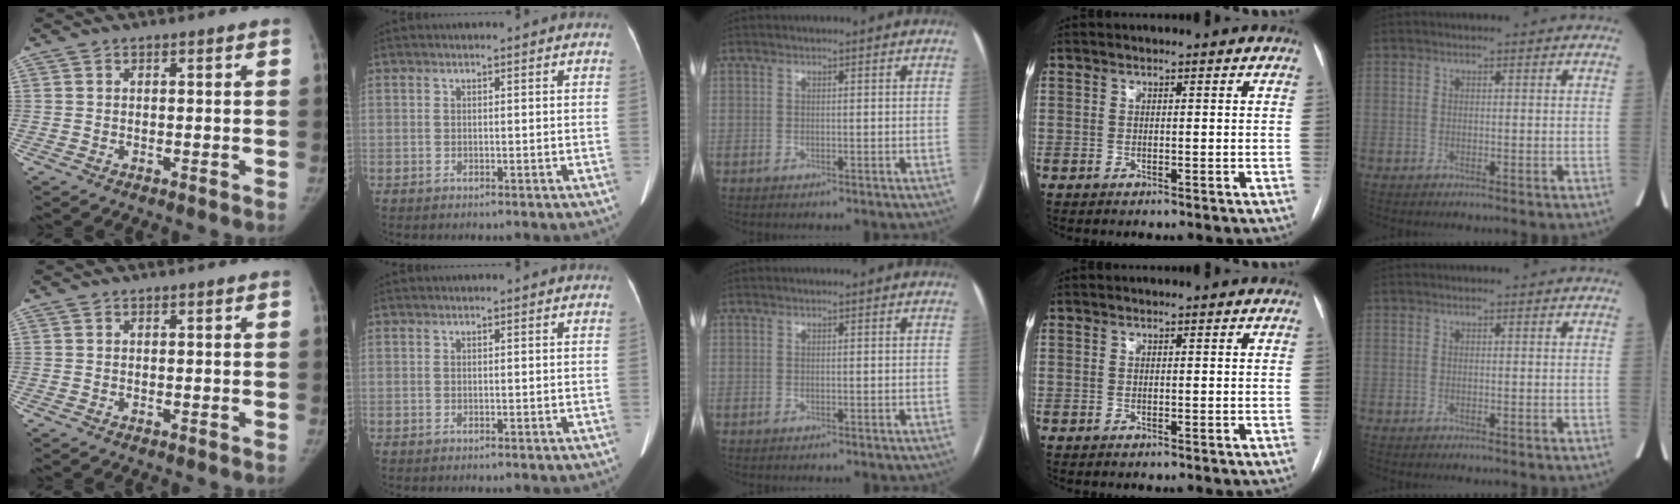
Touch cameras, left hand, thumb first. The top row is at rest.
{}